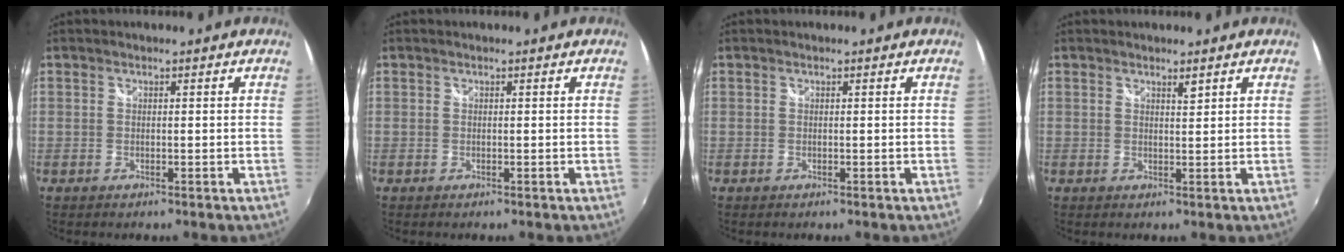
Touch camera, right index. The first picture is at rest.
{"total": 0.0}
{"total": 0.0}
{"total": 1.2, "force": [0.9, 0.1, 0.8], "torque": [-0.012, 0.000, 0.015]}